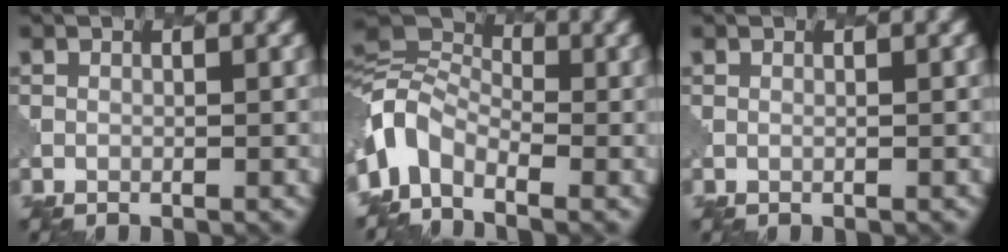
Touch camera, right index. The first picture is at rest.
{"total": 5.6, "force": [-2.8, 3.4, 3.5], "torque": [-0.068, 0.009, -0.078]}
{"total": 0.0}